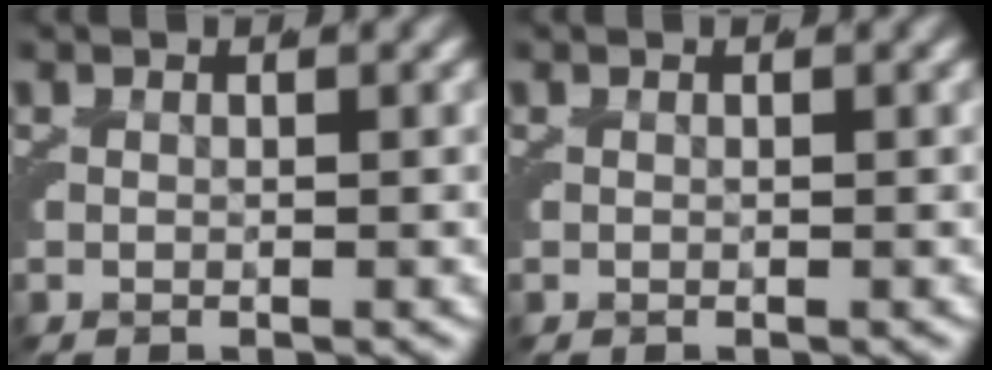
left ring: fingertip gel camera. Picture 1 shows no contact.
{"total": 0.0}